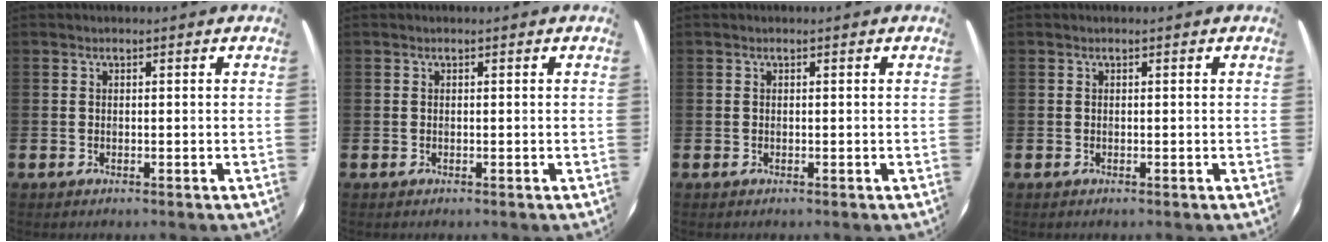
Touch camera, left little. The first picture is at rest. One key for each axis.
{"total": 0.0}
{"total": 0.0}
{"total": 0.0}